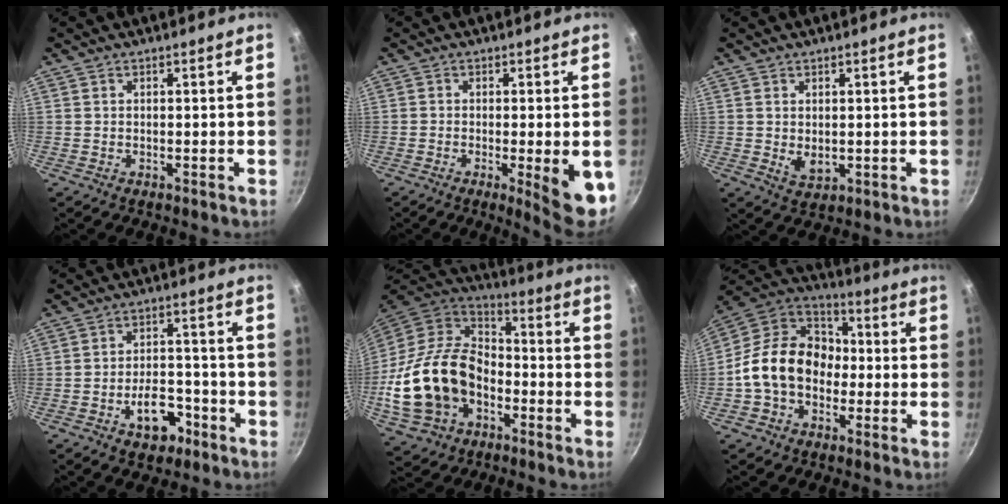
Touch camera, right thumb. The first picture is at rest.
{"total": 8.7, "force": [-2.3, 1.6, 8.3], "torque": [-0.100, -0.003, -0.026]}
{"total": 3.3, "force": [0.3, 2.1, 2.5], "torque": [-0.038, -0.013, 0.012]}
{"total": 8.4, "force": [-4.3, 5.0, 5.3], "torque": [-0.055, 0.035, -0.062]}
{"total": 22.7, "force": [-5.8, 16.0, 15.0], "torque": [-0.277, 0.041, -0.104]}
{"total": 16.8, "force": [-2.2, 12.9, 10.6], "torque": [-0.139, 0.046, -0.057]}